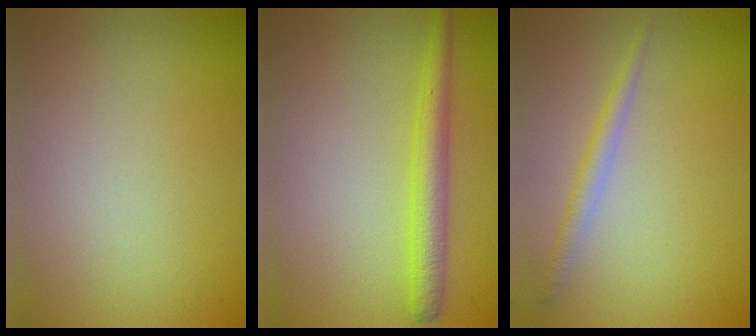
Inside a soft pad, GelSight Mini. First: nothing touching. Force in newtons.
{"total": 3.2, "press": 3.2, "slide": 0.1}
{"total": 1.8, "press": 1.8, "slide": 0.1}